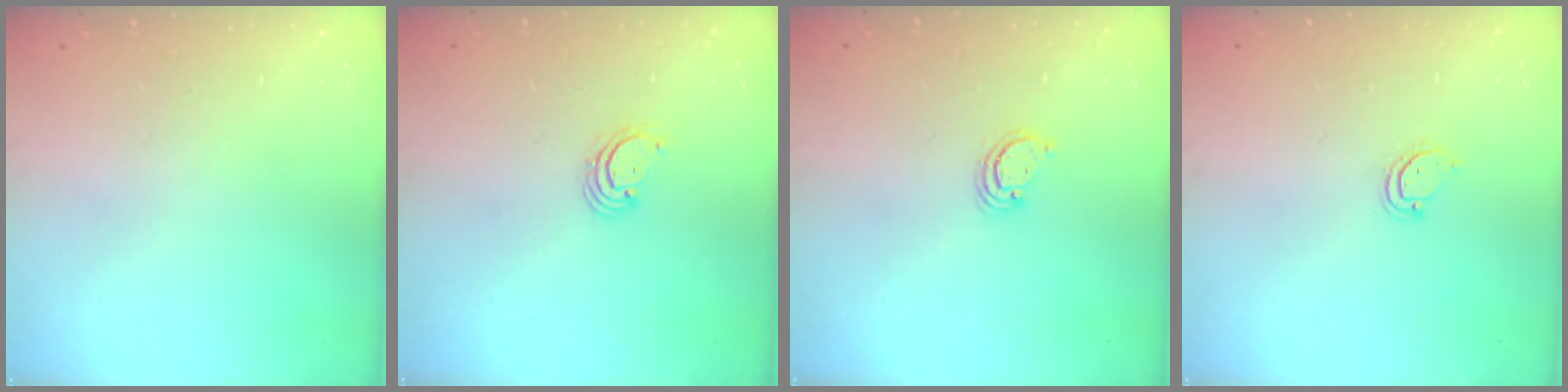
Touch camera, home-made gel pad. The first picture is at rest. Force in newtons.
{"total": 2.6, "press": 2.6, "slide": 0.3}
{"total": 2.6, "press": 2.6, "slide": 0.3}
{"total": 3.1, "press": 3.1, "slide": 0.4}